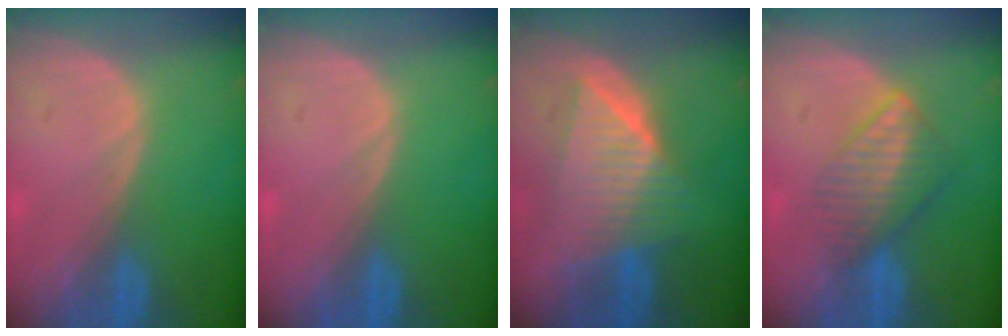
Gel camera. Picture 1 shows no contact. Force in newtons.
{"total": 0.0}
{"total": 8.7, "press": 8.7, "slide": 0.4}
{"total": 6.5, "press": 5.9, "slide": 2.7}